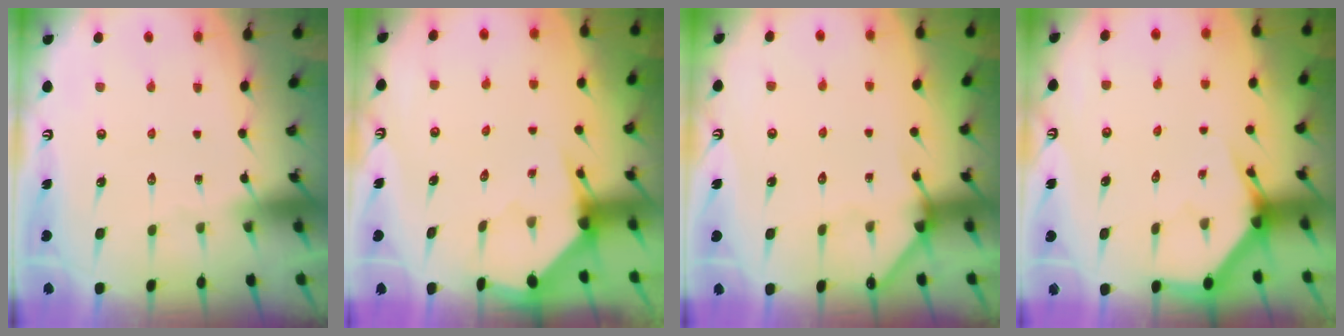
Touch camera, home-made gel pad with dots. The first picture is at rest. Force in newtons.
{"total": 3.3, "press": 3.3, "slide": 0.3}
{"total": 3.1, "press": 3.0, "slide": 0.3}
{"total": 3.7, "press": 3.7, "slide": 0.3}